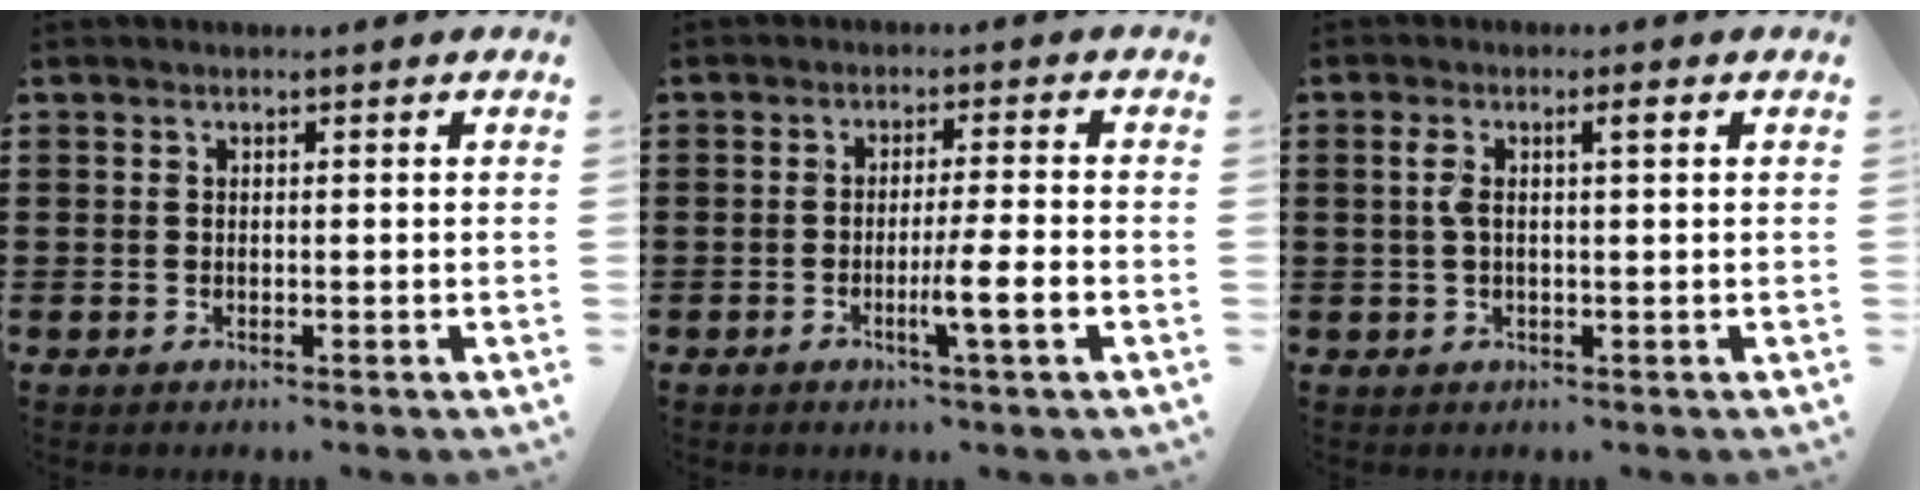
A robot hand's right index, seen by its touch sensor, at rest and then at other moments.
{"total": 5.7, "force": [-1.9, -0.3, 5.3], "torque": [-0.086, -0.013, -0.032]}
{"total": 3.0, "force": [0.6, 0.6, 2.9], "torque": [-0.057, 0.003, 0.007]}